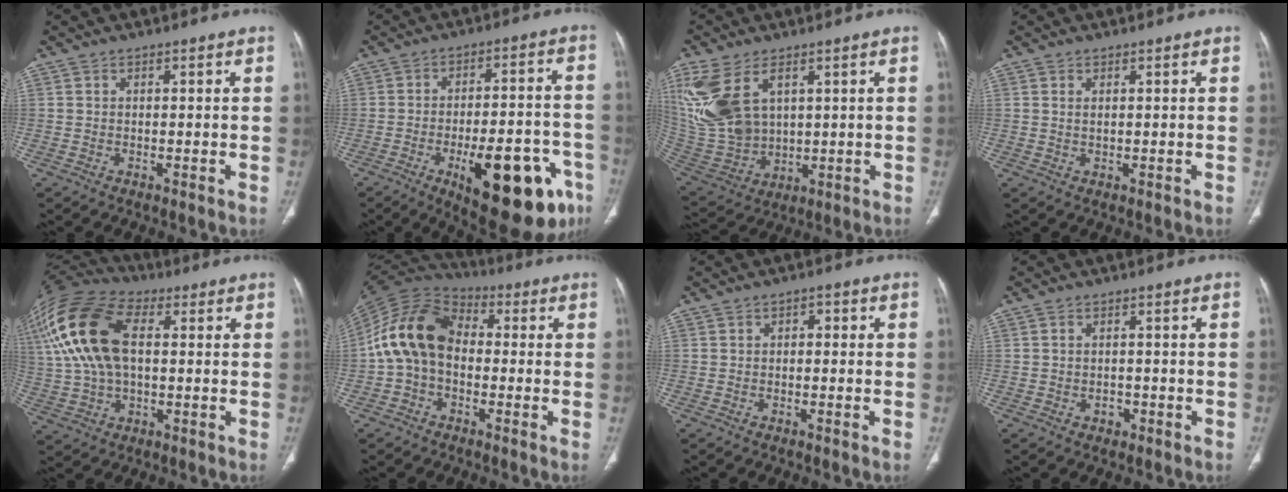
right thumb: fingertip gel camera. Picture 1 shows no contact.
{"total": 22.3, "force": [-9.9, 8.5, 18.1], "torque": [-0.188, 0.040, -0.124]}
{"total": 18.1, "force": [6.4, 11.2, 12.7], "torque": [-0.288, -0.019, 0.147]}
{"total": 1.2, "force": [0.5, 0.5, 1.0], "torque": [-0.022, -0.001, 0.012]}
{"total": 21.3, "force": [4.2, 12.2, 16.9], "torque": [-0.370, 0.017, 0.071]}
{"total": 14.2, "force": [-0.6, 10.1, 10.0], "torque": [-0.184, 0.036, -0.025]}
{"total": 1.7, "force": [0.1, 1.2, 1.2], "torque": [-0.006, 0.005, -0.005]}
{"total": 1.7, "force": [-0.6, 1.4, 0.9], "torque": [-0.010, 0.006, -0.006]}